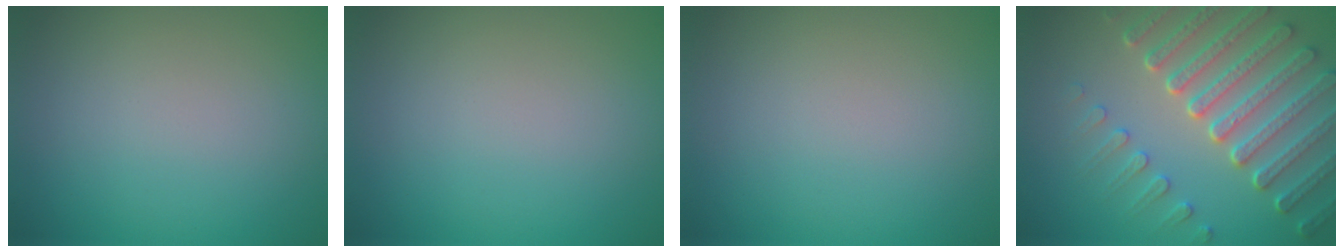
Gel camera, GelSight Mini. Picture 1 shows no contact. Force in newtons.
{"total": 0.0}
{"total": 0.0}
{"total": 7.4, "press": 5.7, "slide": 4.8}